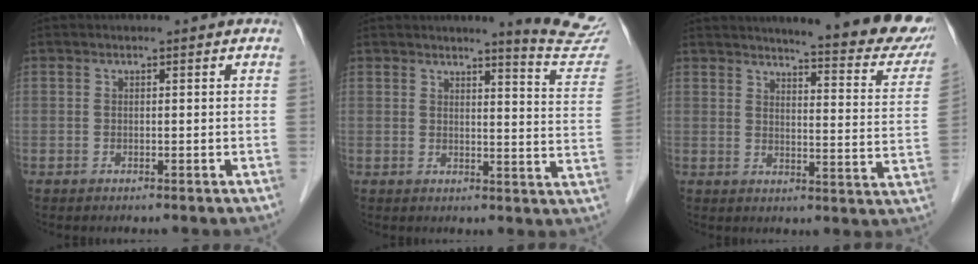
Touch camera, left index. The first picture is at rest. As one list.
[{"total": 10.3, "force": [9.9, -1.2, 2.5], "torque": [-0.020, -0.090, 0.092]}, {"total": 19.5, "force": [17.1, 1.7, 9.2], "torque": [-0.106, -0.077, 0.186]}]